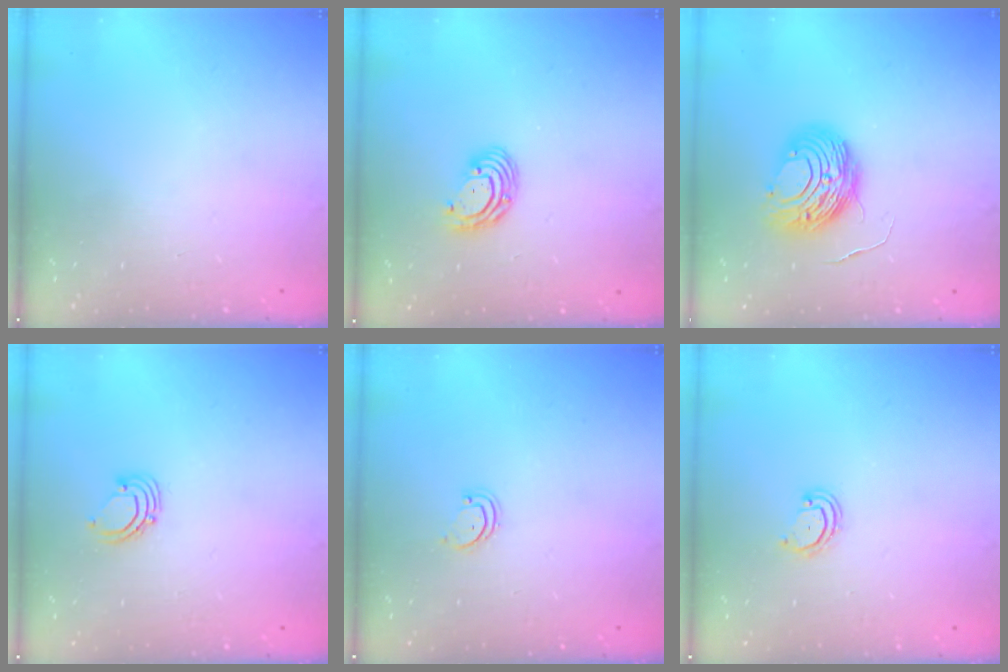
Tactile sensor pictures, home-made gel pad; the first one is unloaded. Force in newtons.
{"total": 6.4, "press": 6.3, "slide": 1.2}
{"total": 9.7, "press": 9.7, "slide": 0.6}
{"total": 2.9, "press": 2.9, "slide": 0.2}
{"total": 1.9, "press": 1.9, "slide": 0.2}
{"total": 2.8, "press": 2.8, "slide": 0.2}